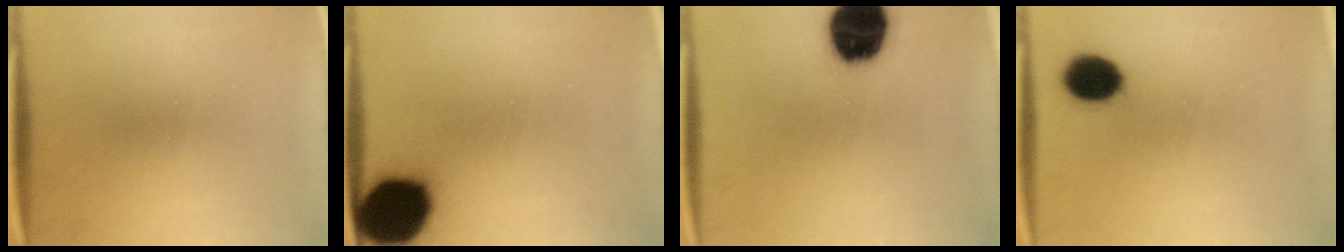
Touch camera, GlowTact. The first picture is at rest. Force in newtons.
{"total": 17.4}
{"total": 18.2}
{"total": 6.3}